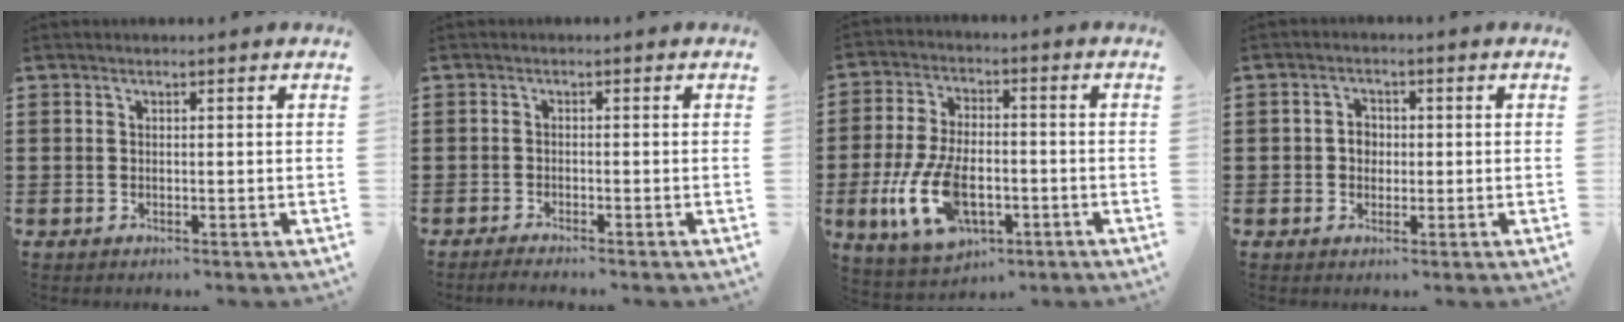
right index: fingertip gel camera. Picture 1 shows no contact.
{"total": 1.2, "force": [-1.2, -0.1, 0.3], "torque": [-0.005, -0.001, -0.023]}
{"total": 11.3, "force": [-3.6, 5.9, 9.0], "torque": [-0.211, -0.009, -0.066]}
{"total": 2.4, "force": [-0.2, 2.0, 1.3], "torque": [-0.030, 0.008, -0.006]}